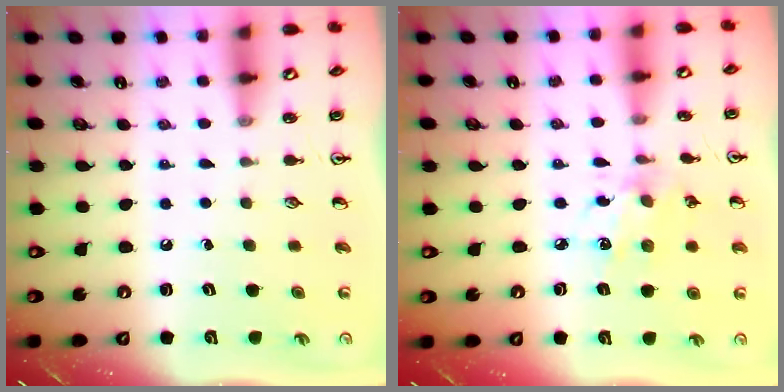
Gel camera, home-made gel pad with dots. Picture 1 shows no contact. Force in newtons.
{"total": 5.8, "press": 5.6, "slide": 1.6}